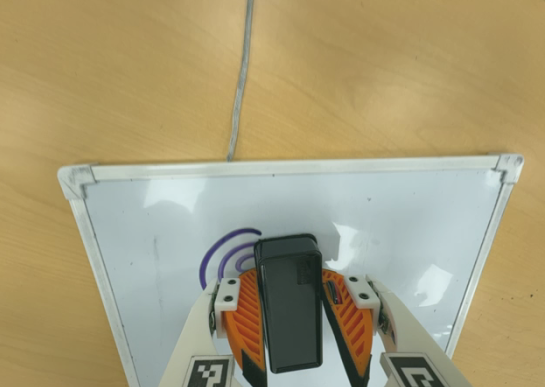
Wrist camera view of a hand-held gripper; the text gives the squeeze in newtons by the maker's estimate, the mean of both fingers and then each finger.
{"total": 12.0, "left": 13.1, "right": 11.0}